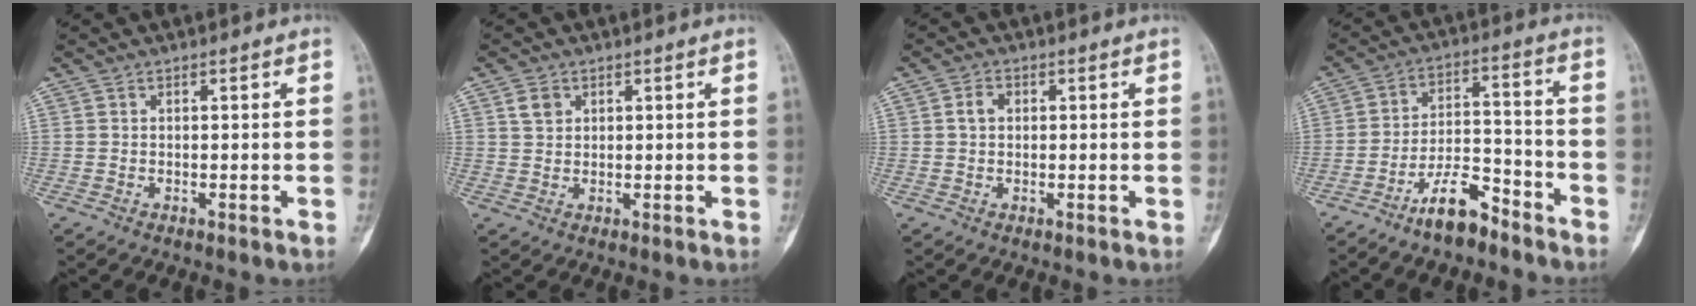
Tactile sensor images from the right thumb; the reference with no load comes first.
{"total": 2.7, "force": [1.3, 2.0, 1.3], "torque": [-0.016, -0.001, 0.026]}
{"total": 2.4, "force": [0.4, 1.8, 1.5], "torque": [-0.025, 0.008, 0.005]}
{"total": 9.3, "force": [-7.0, 3.2, 5.1], "torque": [-0.086, 0.061, -0.128]}